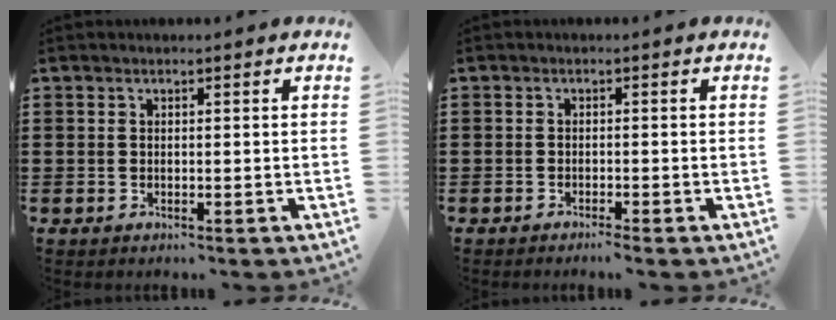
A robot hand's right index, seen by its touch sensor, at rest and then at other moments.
{"total": 1.1, "force": [-1.0, -0.1, 0.5], "torque": [-0.009, -0.001, -0.020]}